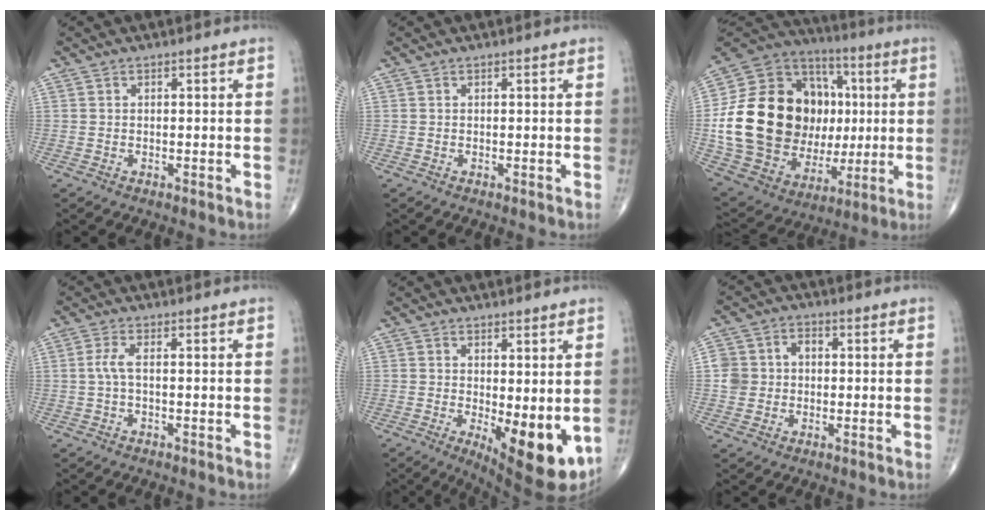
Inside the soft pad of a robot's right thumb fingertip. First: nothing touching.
{"total": 0.0}
{"total": 31.1, "force": [0.9, 22.0, 22.0], "torque": [-0.384, 0.023, 0.035]}
{"total": 2.3, "force": [-0.2, 0.5, 2.2], "torque": [-0.057, 0.004, -0.006]}
{"total": 11.0, "force": [-1.5, 4.0, 10.1], "torque": [-0.134, -0.027, -0.008]}
{"total": 5.9, "force": [-0.2, 5.3, 2.6], "torque": [-0.035, 0.022, -0.007]}